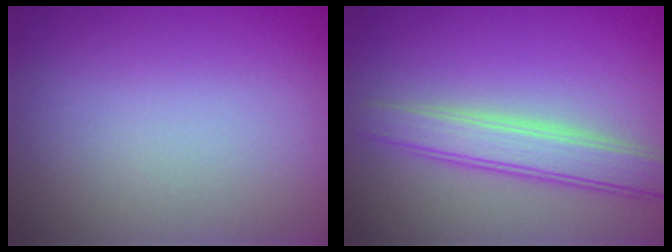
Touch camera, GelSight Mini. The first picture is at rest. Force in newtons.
{"total": 4.1, "press": 4.1, "slide": 0.4}